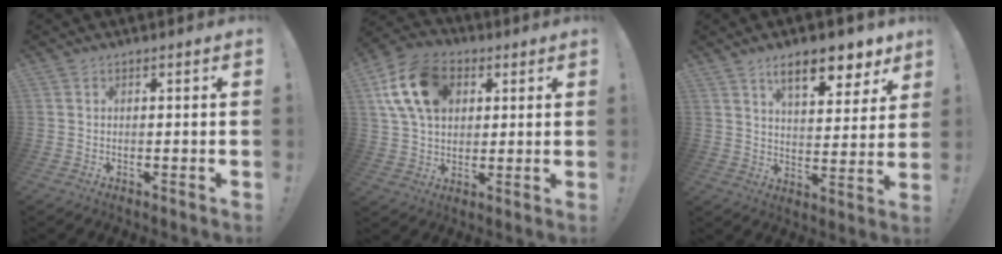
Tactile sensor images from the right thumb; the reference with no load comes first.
{"total": 16.9, "force": [5.6, 12.2, 10.3], "torque": [-0.169, -0.012, 0.108]}
{"total": 12.7, "force": [8.1, 4.5, 8.6], "torque": [-0.120, -0.041, 0.136]}